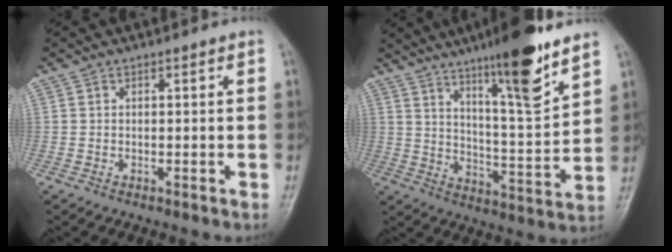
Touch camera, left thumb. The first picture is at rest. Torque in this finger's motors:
{"motor_torque": [2.11, 1.02, 1.39, -1.39, 0.47]}